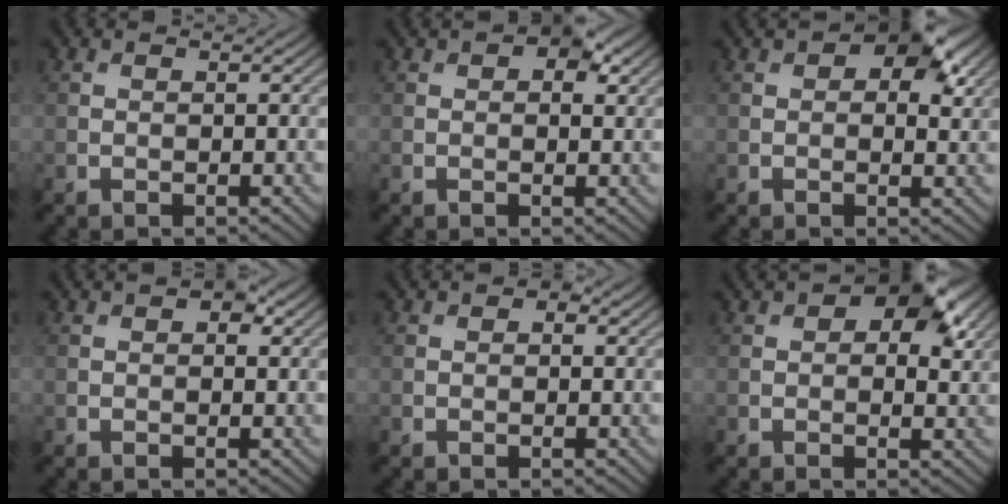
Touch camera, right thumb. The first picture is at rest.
{"total": 3.6, "force": [1.7, 1.9, 2.5], "torque": [-0.034, 0.002, 0.021]}
{"total": 7.3, "force": [3.3, 3.9, 5.3], "torque": [-0.072, 0.003, 0.044]}
{"total": 2.0, "force": [0.9, 1.1, 1.5], "torque": [-0.015, 0.001, 0.011]}
{"total": 1.4, "force": [0.6, 0.9, 0.9], "torque": [-0.010, -0.003, 0.002]}
{"total": 8.2, "force": [3.7, 4.4, 6.0], "torque": [-0.083, 0.003, 0.052]}